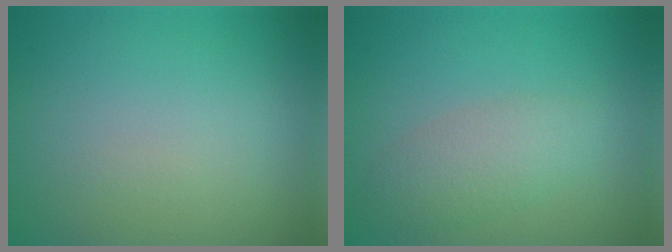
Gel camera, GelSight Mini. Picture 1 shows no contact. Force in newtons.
{"total": 2.8, "press": 2.8, "slide": 0.0}